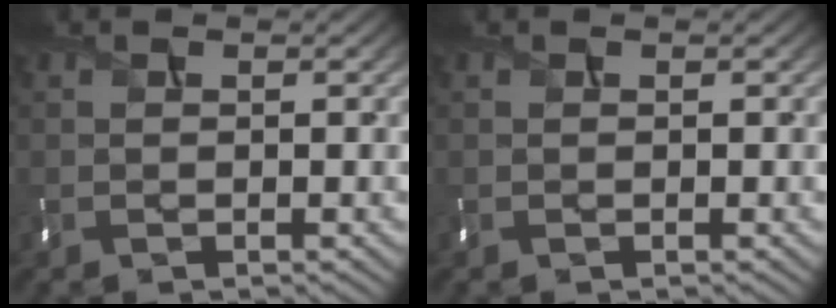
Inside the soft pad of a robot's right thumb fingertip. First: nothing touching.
{"total": 0.0}